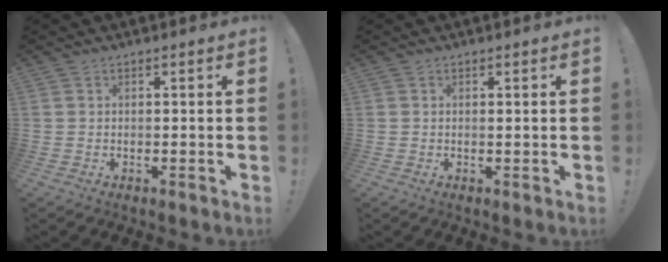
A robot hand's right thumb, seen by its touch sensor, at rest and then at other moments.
{"total": 0.5, "force": [0.4, -0.2, 0.3], "torque": [0.008, -0.006, 0.003]}